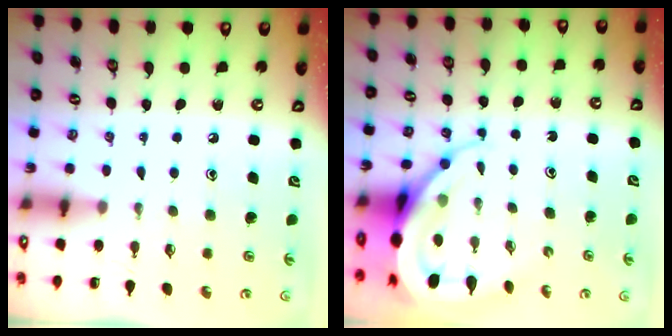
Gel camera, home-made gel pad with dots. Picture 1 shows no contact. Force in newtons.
{"total": 11.5, "press": 11.4, "slide": 1.2}